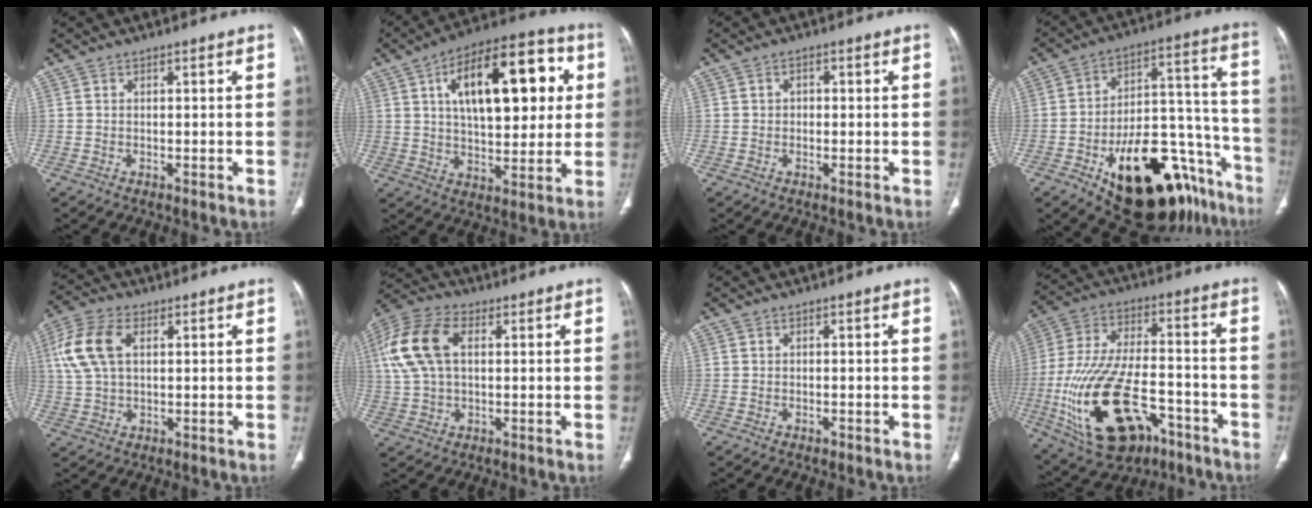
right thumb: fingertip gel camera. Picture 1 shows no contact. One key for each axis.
{"total": 22.6, "fx": 6.1, "fy": 10.8, "fz": 18.9, "tx": -0.252, "ty": 0.008, "tz": 0.087}
{"total": 1.3, "fx": 0.0, "fy": 1.1, "fz": 0.7, "tx": -0.005, "ty": 0.005, "tz": -0.003}
{"total": 30.5, "fx": -16.3, "fy": 14.7, "fz": 21.1, "tx": -0.217, "ty": 0.095, "tz": -0.228}
{"total": 10.5, "fx": 2.9, "fy": 6.1, "fz": 8.0, "tx": -0.178, "ty": 0.014, "tz": 0.058}
{"total": 13.5, "fx": 3.2, "fy": 8.0, "fz": 10.4, "tx": -0.230, "ty": 0.025, "tz": 0.060}
{"total": 0.7, "fx": -0.3, "fy": 0.5, "fz": 0.3, "tx": -0.005, "ty": 0.001, "tz": -0.005}
{"total": 24.4, "fx": -9.5, "fy": 13.1, "fz": 18.2, "tx": -0.378, "ty": 0.029, "tz": -0.145}